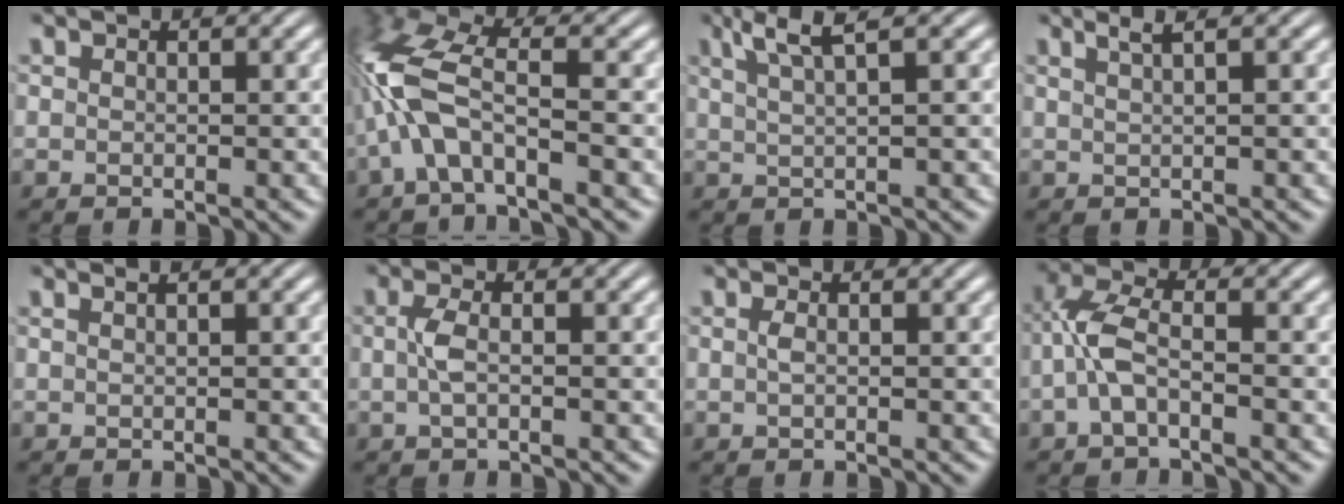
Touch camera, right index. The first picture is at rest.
{"total": 6.4, "force": [0.1, 3.6, 5.2], "torque": [-0.148, -0.010, 0.006]}
{"total": 3.5, "force": [2.2, 0.3, 2.7], "torque": [-0.040, 0.007, 0.040]}
{"total": 2.4, "force": [1.6, 0.2, 1.8], "torque": [-0.018, 0.010, 0.028]}
{"total": 0.7, "force": [0.4, -0.2, 0.5], "torque": [-0.004, 0.002, 0.007]}
{"total": 1.8, "force": [-0.3, 0.3, 1.7], "torque": [-0.039, -0.001, -0.003]}
{"total": 0.6, "force": [-0.1, -0.2, 0.5], "torque": [-0.014, -0.003, 0.000]}
{"total": 4.8, "force": [-0.3, 3.1, 3.7], "torque": [-0.095, -0.009, -0.008]}